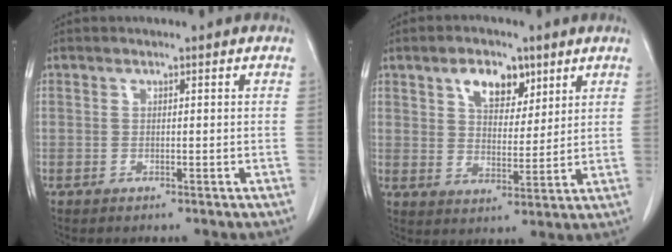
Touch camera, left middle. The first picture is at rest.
{"total": 7.1, "force": [4.0, 4.0, 4.4], "torque": [-0.071, 0.009, 0.070]}